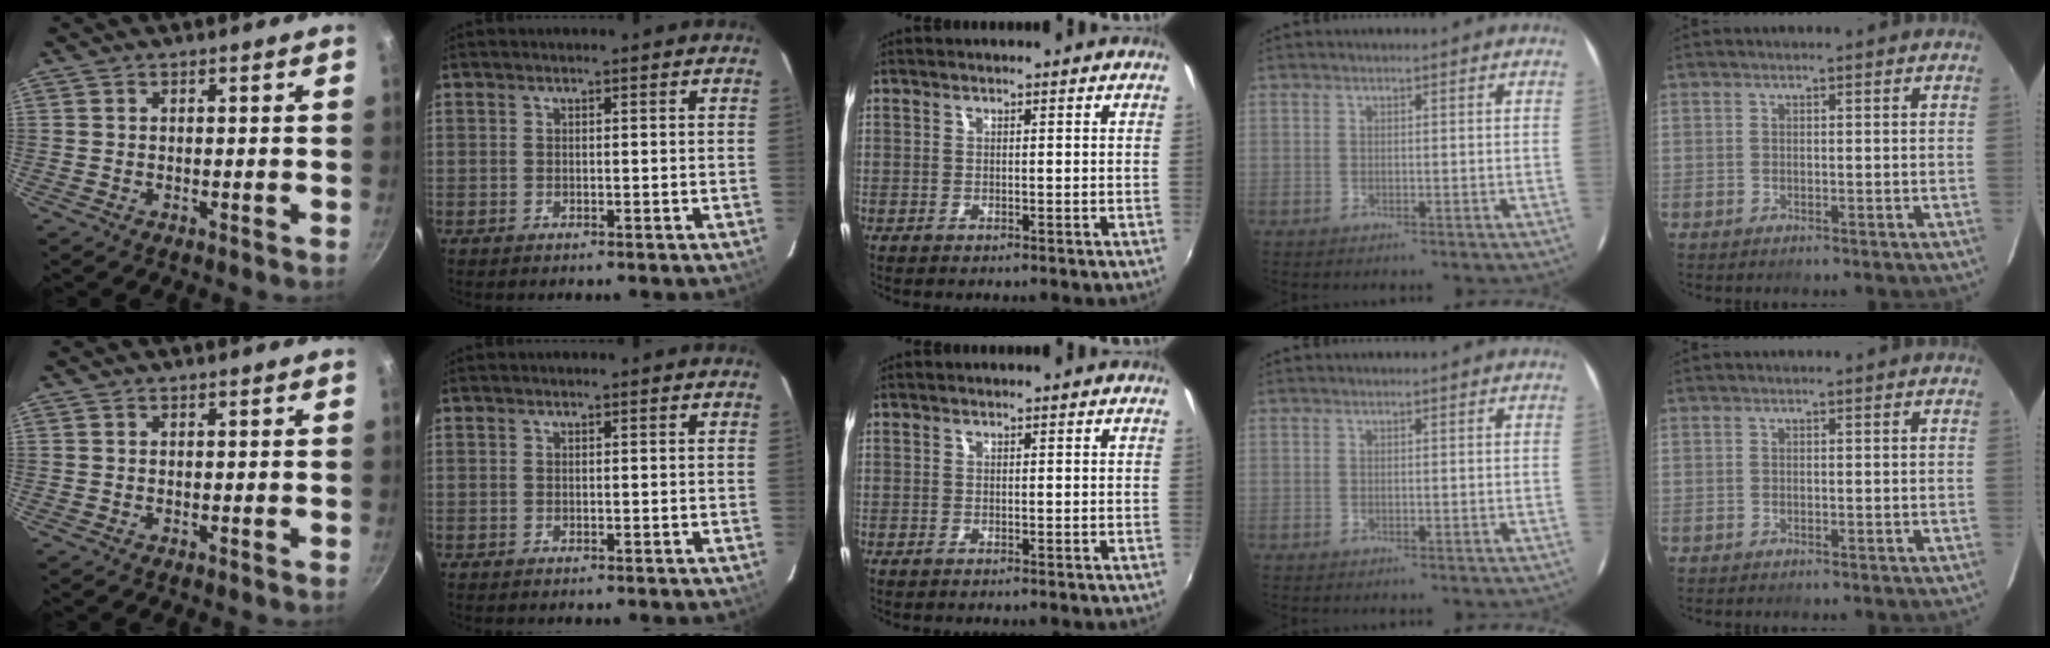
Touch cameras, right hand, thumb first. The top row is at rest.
{}